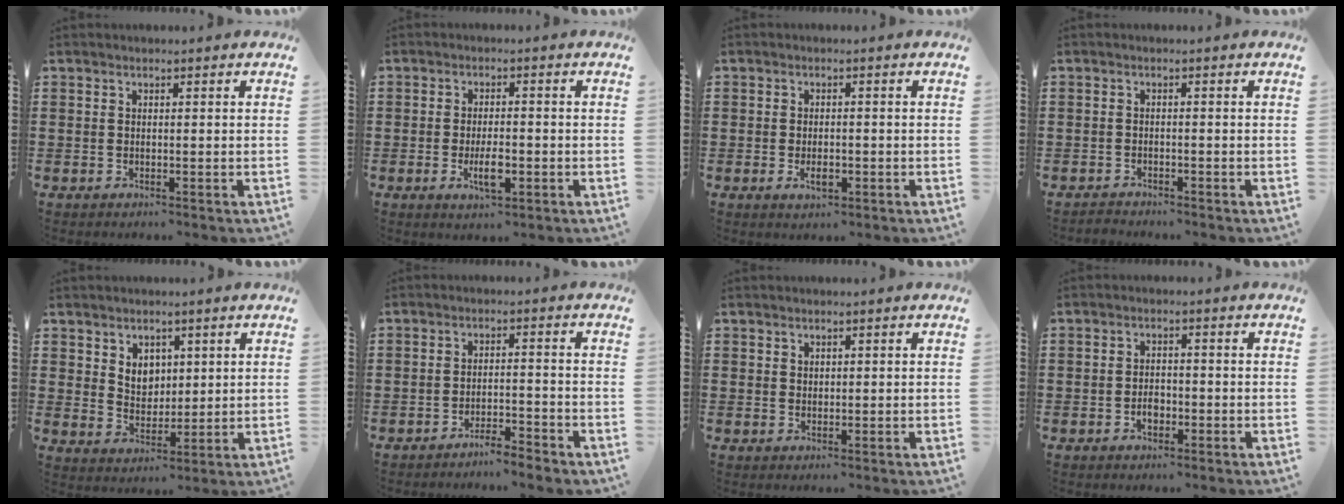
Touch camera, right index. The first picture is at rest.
{"total": 4.6, "force": [-1.5, 1.7, 4.0], "torque": [-0.082, 0.000, -0.029]}
{"total": 2.3, "force": [-0.8, 1.1, 1.8], "torque": [-0.036, 0.000, -0.014]}
{"total": 1.2, "force": [-1.2, 0.1, -0.1], "torque": [-0.003, 0.001, -0.025]}
{"total": 4.3, "force": [2.5, 3.3, 1.1], "torque": [-0.028, 0.005, 0.044]}
{"total": 3.0, "force": [-3.0, -0.2, 0.3], "torque": [-0.009, 0.000, -0.062]}
{"total": 0.9, "force": [0.7, 0.5, 0.0], "torque": [-0.001, 0.002, 0.014]}
{"total": 2.3, "force": [-0.9, 1.3, 1.7], "torque": [-0.027, -0.005, -0.018]}